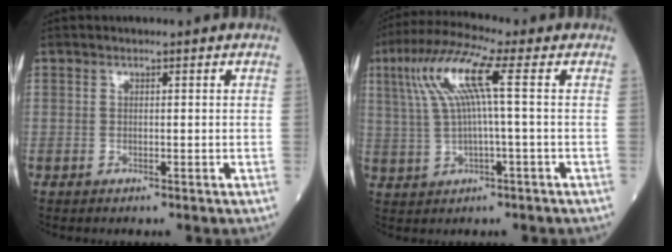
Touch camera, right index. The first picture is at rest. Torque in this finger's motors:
{"motor_torque": [0.33, 0.15, 0.61, 0.21]}